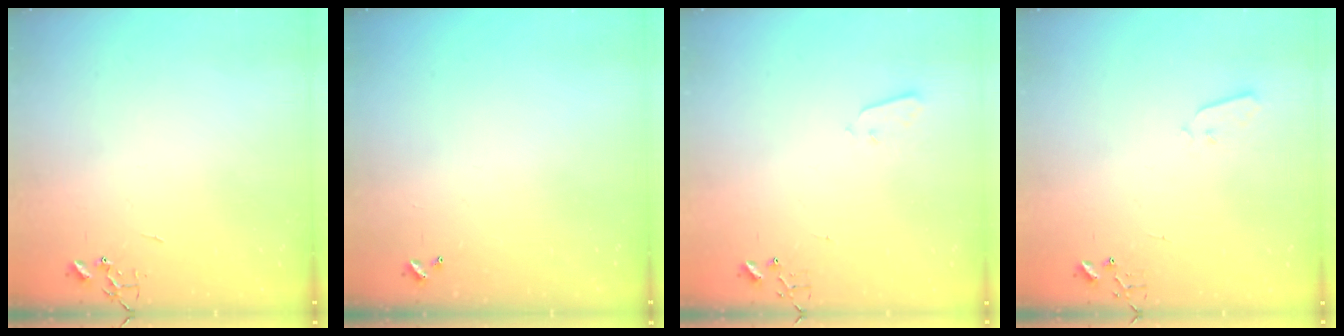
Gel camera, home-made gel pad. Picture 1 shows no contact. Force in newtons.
{"total": 0.0}
{"total": 2.1, "press": 2.1, "slide": 0.3}
{"total": 3.0, "press": 2.9, "slide": 0.7}